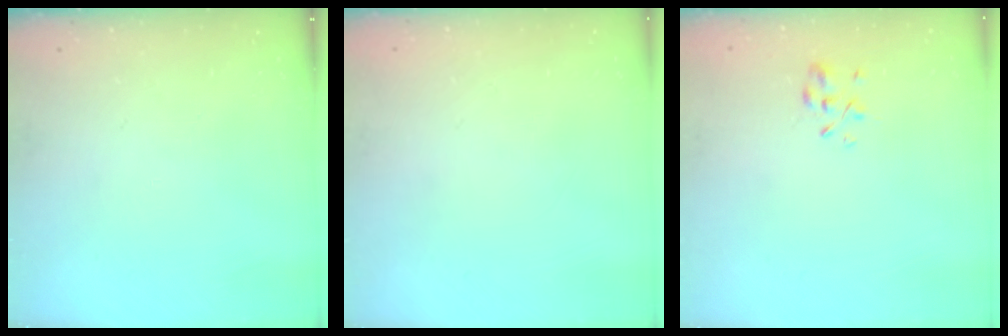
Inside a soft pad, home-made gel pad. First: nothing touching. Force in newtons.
{"total": 1.9, "press": 1.9, "slide": 0.2}
{"total": 2.8, "press": 2.6, "slide": 1.0}